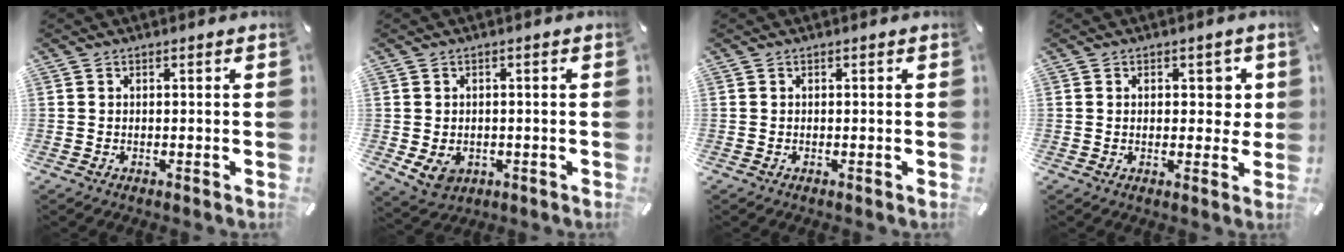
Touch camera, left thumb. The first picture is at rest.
{"total": 4.8, "force": [-0.8, 4.1, 2.4], "torque": [-0.043, -0.004, -0.015]}
{"total": 0.0}
{"total": 5.1, "force": [1.0, 3.3, 3.7], "torque": [-0.037, -0.005, 0.007]}